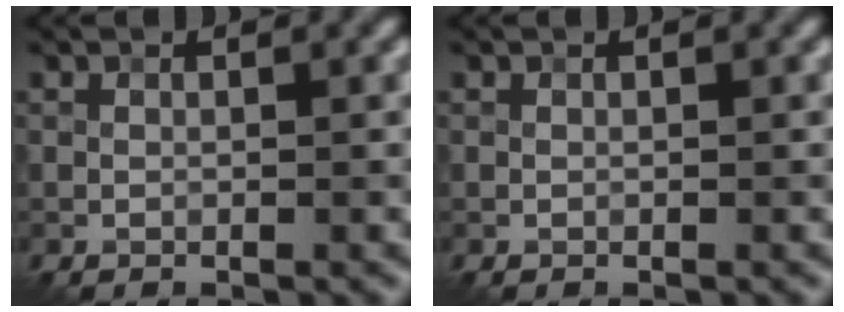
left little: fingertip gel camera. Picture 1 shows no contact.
{"total": 0.0}